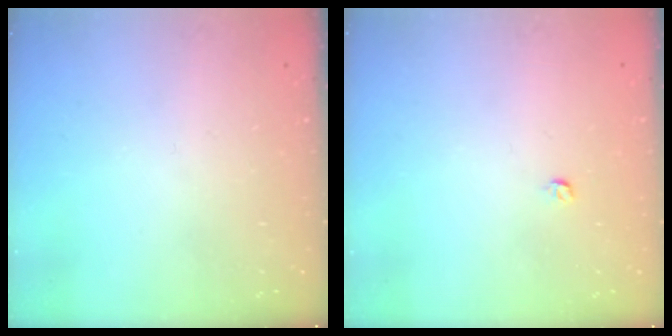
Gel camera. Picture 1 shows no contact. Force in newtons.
{"total": 3.0, "press": 2.9, "slide": 0.4}